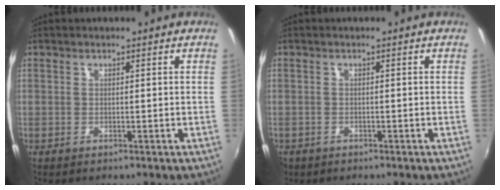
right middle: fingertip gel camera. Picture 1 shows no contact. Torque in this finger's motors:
{"motor_torque": [-0.17, -0.79, 0.14, 0.07]}